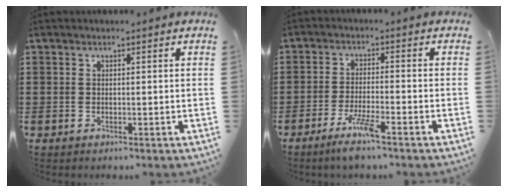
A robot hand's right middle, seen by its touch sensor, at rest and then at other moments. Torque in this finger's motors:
{"motor_torque": [1.17, -0.87, 0.11, 0.12]}